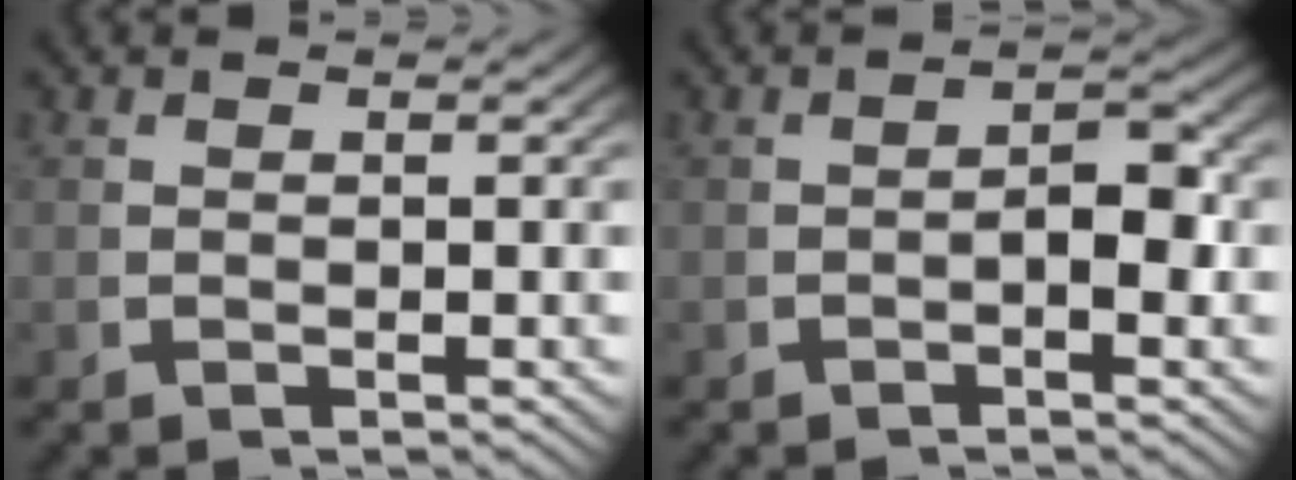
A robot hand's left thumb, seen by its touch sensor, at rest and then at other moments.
{"total": 2.6, "force": [-0.5, 1.1, 2.3], "torque": [-0.037, -0.002, -0.007]}